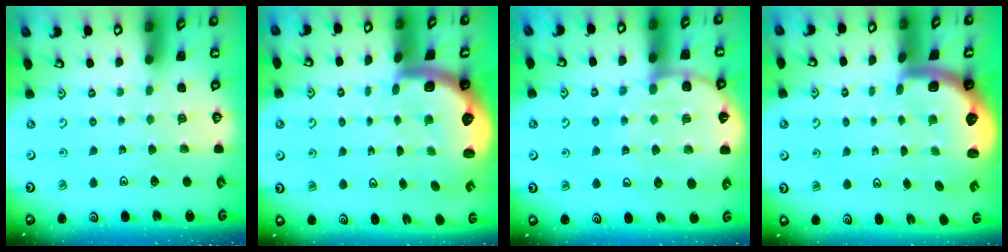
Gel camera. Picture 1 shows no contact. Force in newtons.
{"total": 2.8, "press": 2.5, "slide": 1.4}
{"total": 9.6, "press": 9.5, "slide": 1.2}
{"total": 2.8, "press": 2.5, "slide": 1.4}